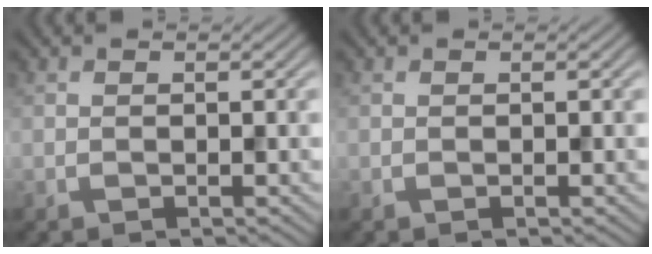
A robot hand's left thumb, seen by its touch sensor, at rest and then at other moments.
{"total": 0.0}